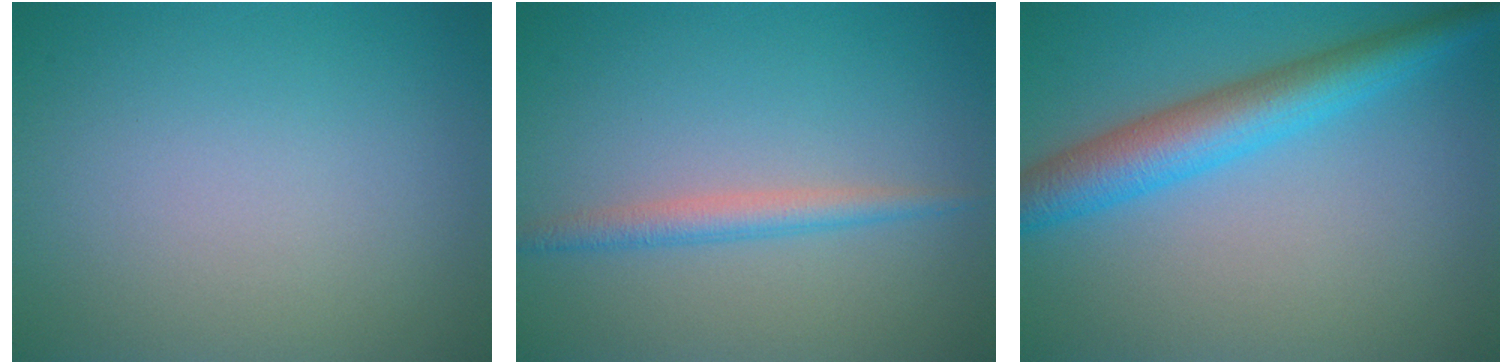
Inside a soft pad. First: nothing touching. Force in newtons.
{"total": 2.1, "press": 2.1, "slide": 0.1}
{"total": 5.6, "press": 5.6, "slide": 0.1}